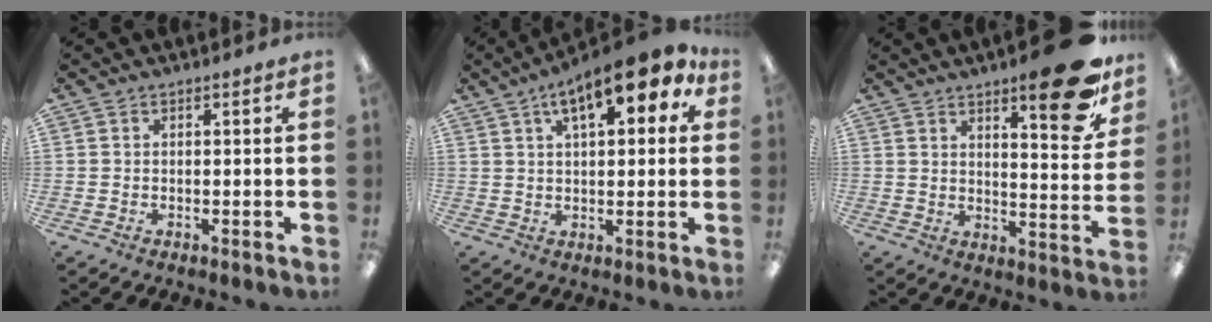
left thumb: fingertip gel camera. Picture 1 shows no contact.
{"total": 13.2, "force": [6.9, 5.3, 9.9], "torque": [-0.141, -0.021, 0.111]}
{"total": 15.9, "force": [10.4, 4.4, 11.1], "torque": [-0.140, -0.067, 0.162]}